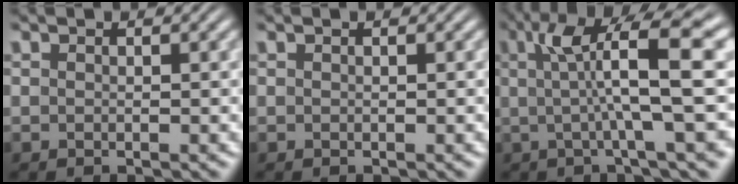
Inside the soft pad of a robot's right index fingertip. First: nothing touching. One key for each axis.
{"total": 0.0}
{"total": 10.0, "fx": 2.3, "fy": 2.4, "fz": 9.5, "tx": -0.128, "ty": 0.022, "tz": 0.029}